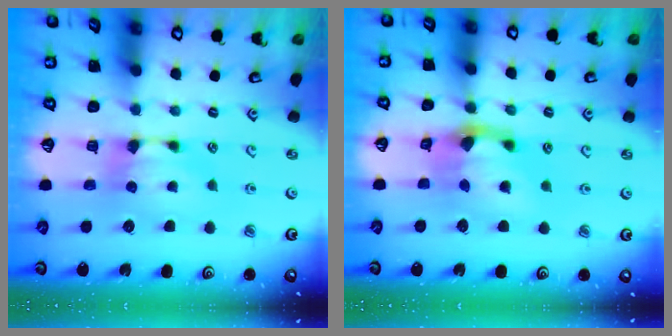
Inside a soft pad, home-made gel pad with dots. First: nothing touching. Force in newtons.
{"total": 3.7, "press": 3.0, "slide": 2.1}